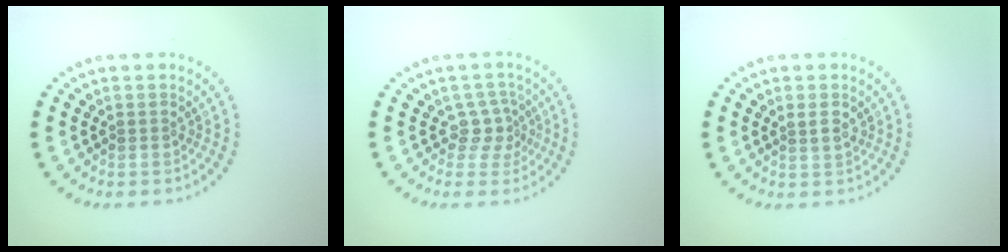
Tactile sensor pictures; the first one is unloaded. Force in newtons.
{"total": 2.2, "press": 1.6, "slide": 1.6}
{"total": 1.5, "press": 1.3, "slide": 0.6}